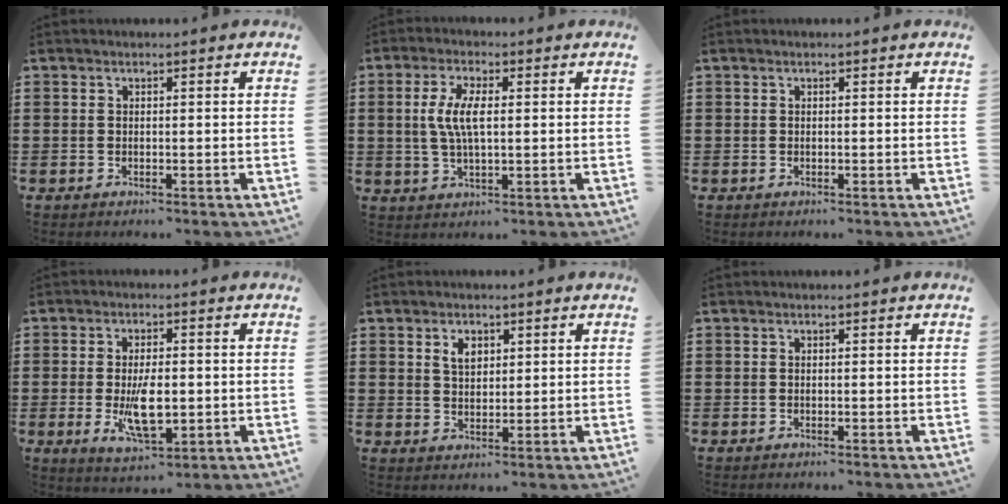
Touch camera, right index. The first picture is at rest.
{"total": 6.0, "force": [0.5, 2.2, 5.5], "torque": [-0.123, 0.002, 0.002]}
{"total": 0.0}
{"total": 7.3, "force": [-0.9, 3.0, 6.5], "torque": [-0.123, -0.007, -0.019]}
{"total": 3.0, "force": [1.5, 1.8, 1.8], "torque": [-0.033, 0.003, 0.025]}
{"total": 0.0}